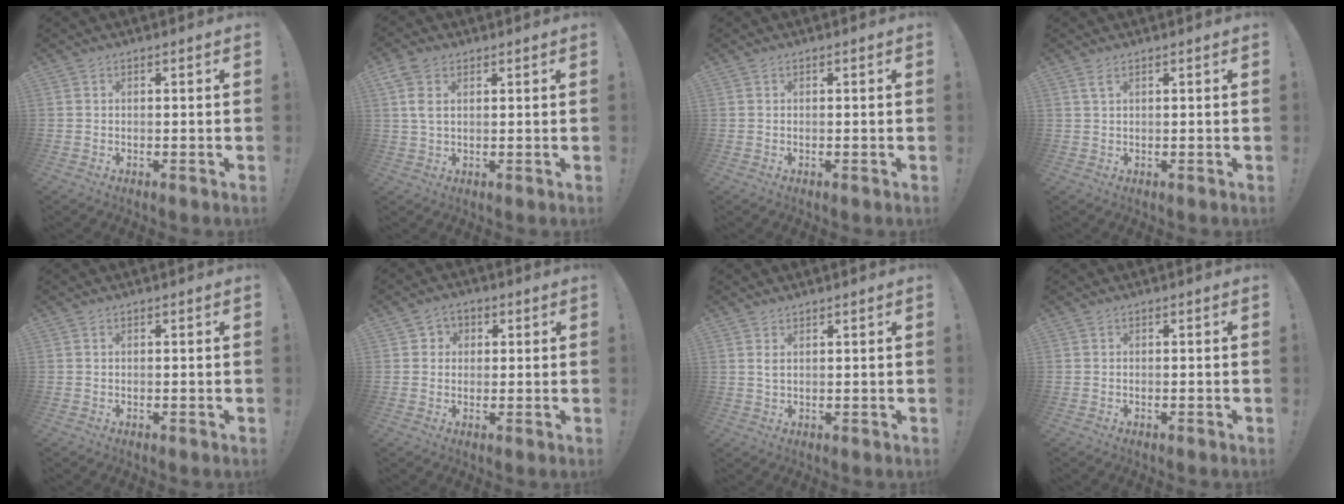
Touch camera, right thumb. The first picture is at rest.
{"total": 5.8, "force": [2.1, 3.3, 4.3], "torque": [-0.089, 0.003, 0.041]}
{"total": 0.0}
{"total": 2.5, "force": [1.3, 0.9, 1.9], "torque": [-0.032, -0.002, 0.023]}
{"total": 0.0}
{"total": 3.6, "force": [0.5, 3.4, 1.0], "torque": [-0.011, 0.001, 0.007]}
{"total": 2.0, "force": [1.3, 1.2, 1.0], "torque": [-0.013, -0.005, 0.022]}
{"total": 0.0}